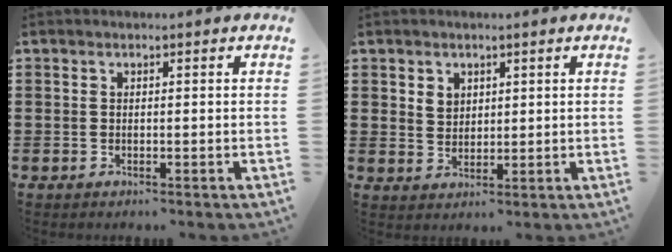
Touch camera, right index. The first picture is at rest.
{"total": 2.4, "force": [1.5, 1.8, 0.4], "torque": [-0.014, 0.007, 0.028]}